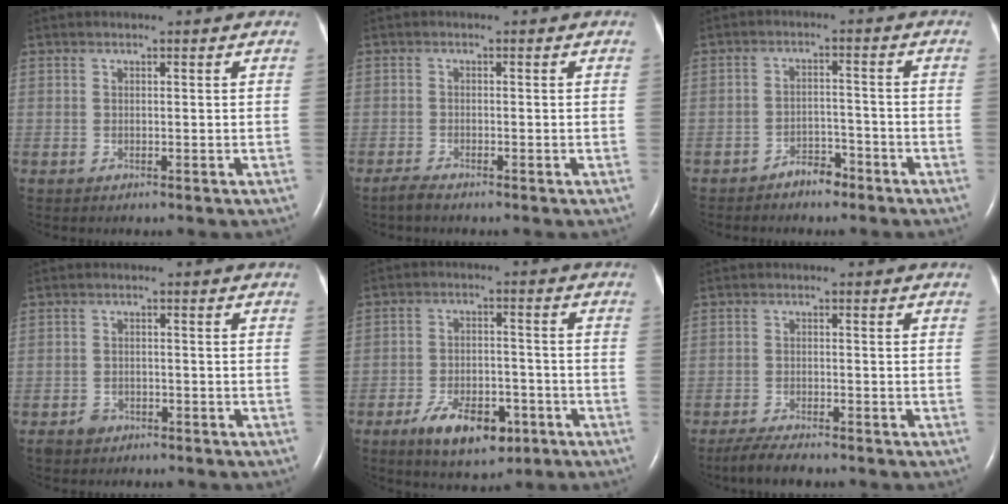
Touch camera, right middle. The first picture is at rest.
{"total": 1.6, "force": [-1.5, 0.1, 0.7], "torque": [-0.023, -0.005, -0.030]}
{"total": 3.9, "force": [-3.2, 1.7, 1.5], "torque": [-0.022, 0.007, -0.053]}
{"total": 2.5, "force": [-1.8, 1.6, 0.6], "torque": [-0.017, 0.004, -0.024]}
{"total": 9.6, "force": [-5.4, 4.5, 6.5], "torque": [-0.114, -0.002, -0.083]}
{"total": 5.4, "force": [-4.5, 0.8, 2.7], "torque": [-0.049, -0.013, -0.078]}